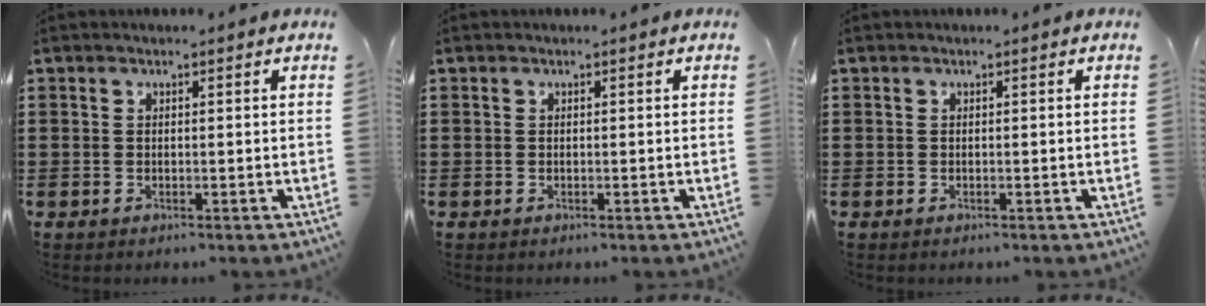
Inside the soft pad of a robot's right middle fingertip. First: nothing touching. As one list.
[{"total": 0.0}, {"total": 0.0}]